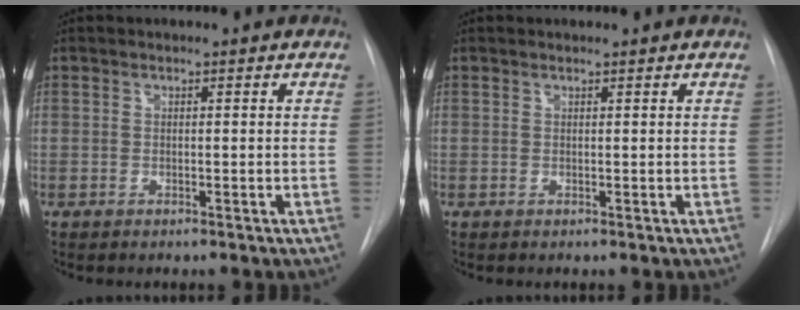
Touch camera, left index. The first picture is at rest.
{"total": 0.6, "force": [0.6, -0.1, 0.1], "torque": [-0.005, 0.008, 0.014]}